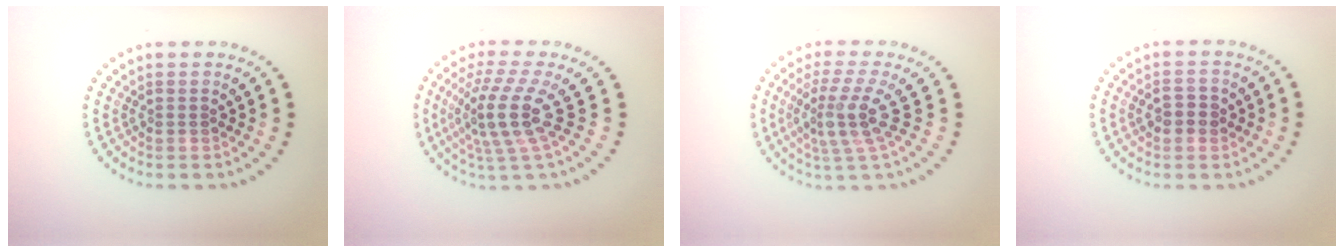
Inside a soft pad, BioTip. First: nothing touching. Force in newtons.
{"total": 4.7, "press": 3.4, "slide": 3.1}
{"total": 4.0, "press": 2.8, "slide": 2.8}
{"total": 1.8, "press": 1.8, "slide": 0.1}